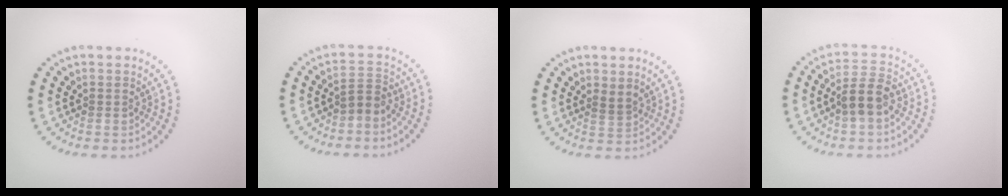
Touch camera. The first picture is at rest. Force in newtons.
{"total": 1.8, "press": 1.3, "slide": 1.2}
{"total": 1.3, "press": 1.0, "slide": 0.8}
{"total": 3.4, "press": 3.3, "slide": 0.9}